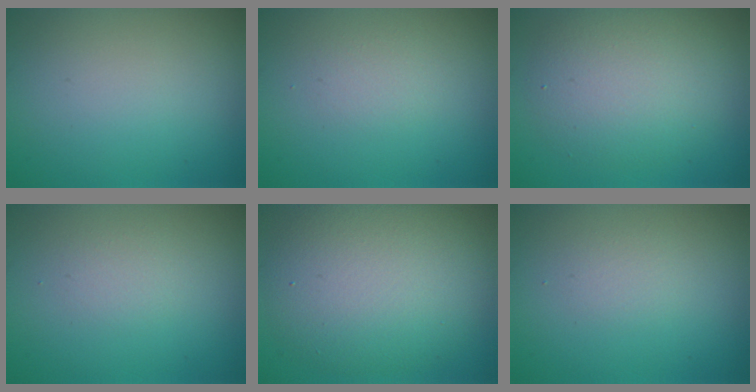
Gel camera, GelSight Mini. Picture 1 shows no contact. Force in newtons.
{"total": 1.1, "press": 1.1, "slide": 0.0}
{"total": 5.1, "press": 5.1, "slide": 0.3}
{"total": 1.1, "press": 1.1, "slide": 0.0}
{"total": 8.5, "press": 8.4, "slide": 0.9}
{"total": 1.1, "press": 1.1, "slide": 0.1}